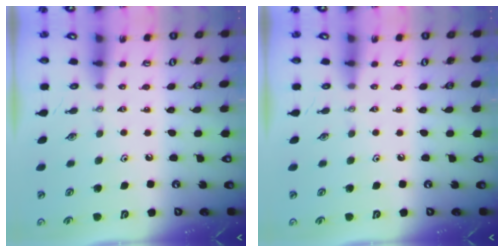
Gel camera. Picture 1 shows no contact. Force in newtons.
{"total": 0.0}